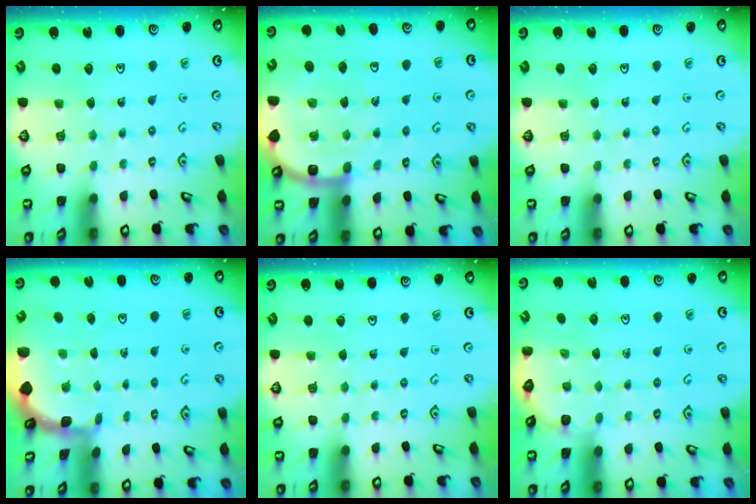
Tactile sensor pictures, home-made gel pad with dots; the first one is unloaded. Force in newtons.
{"total": 10.2, "press": 9.8, "slide": 2.7}
{"total": 0.0}
{"total": 1.3, "press": 1.3, "slide": 0.1}
{"total": 0.0}
{"total": 2.9, "press": 2.8, "slide": 0.7}